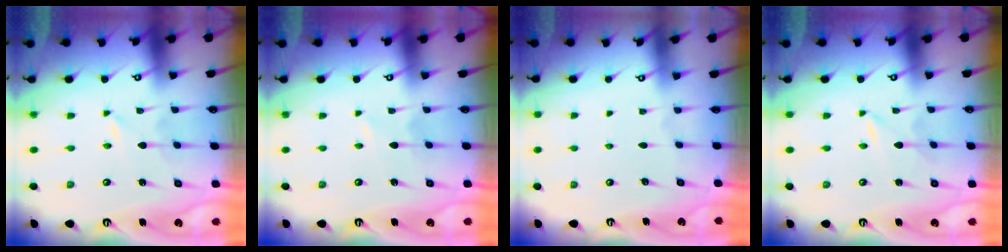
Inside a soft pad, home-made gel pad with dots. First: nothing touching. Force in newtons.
{"total": 0.6, "press": 0.6, "slide": 0.1}
{"total": 0.0}
{"total": 0.0}